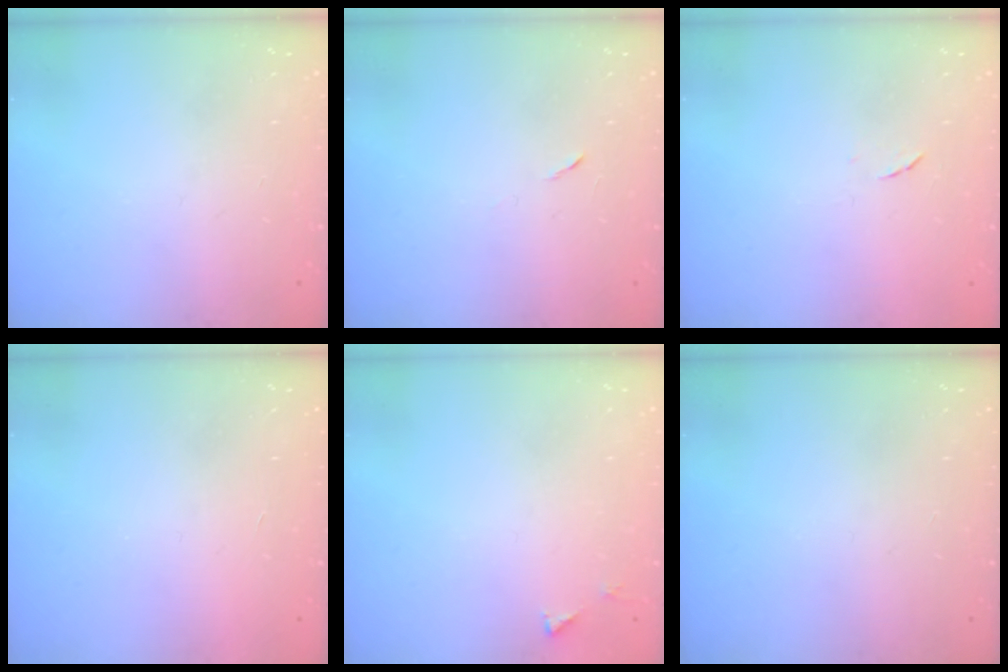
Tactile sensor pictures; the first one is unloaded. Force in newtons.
{"total": 5.2, "press": 4.8, "slide": 2.1}
{"total": 4.8, "press": 4.8, "slide": 0.5}
{"total": 1.7, "press": 1.7, "slide": 0.1}
{"total": 3.5, "press": 3.5, "slide": 0.3}
{"total": 0.0}